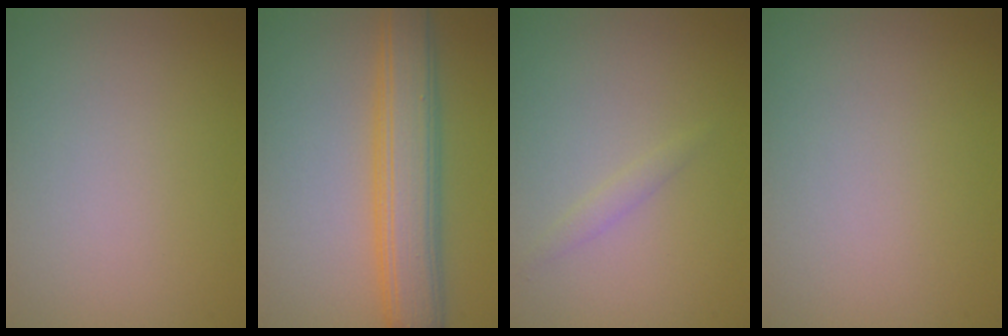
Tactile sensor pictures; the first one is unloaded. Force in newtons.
{"total": 5.5, "press": 5.5, "slide": 0.3}
{"total": 0.8, "press": 0.8, "slide": 0.0}
{"total": 0.0}